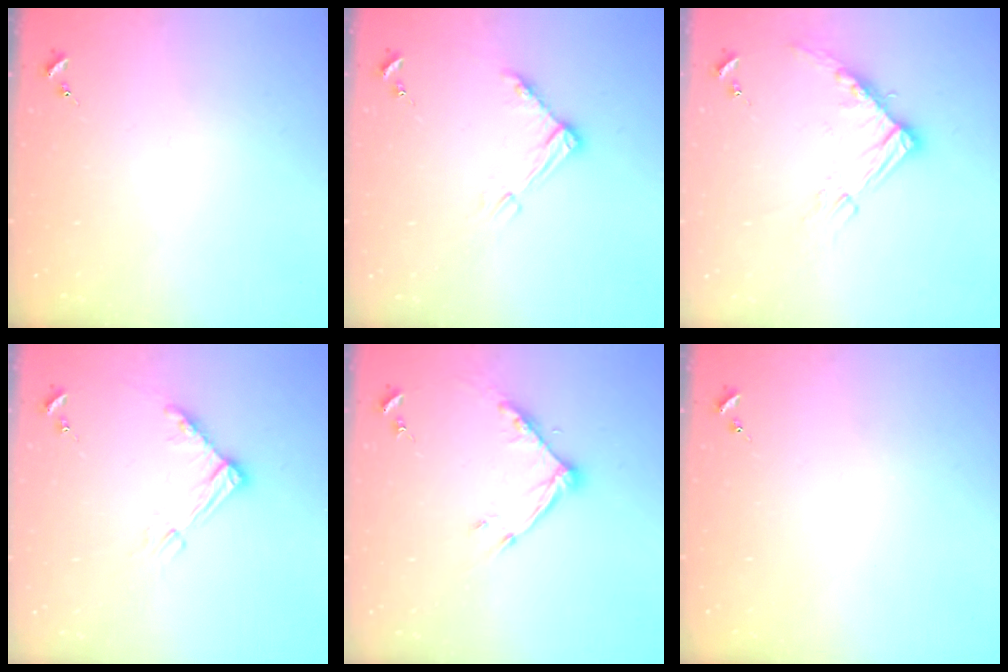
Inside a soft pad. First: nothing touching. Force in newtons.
{"total": 9.1, "press": 9.1, "slide": 0.8}
{"total": 12.3, "press": 12.2, "slide": 1.3}
{"total": 9.8, "press": 9.8, "slide": 1.0}
{"total": 10.3, "press": 10.2, "slide": 0.9}
{"total": 0.0}